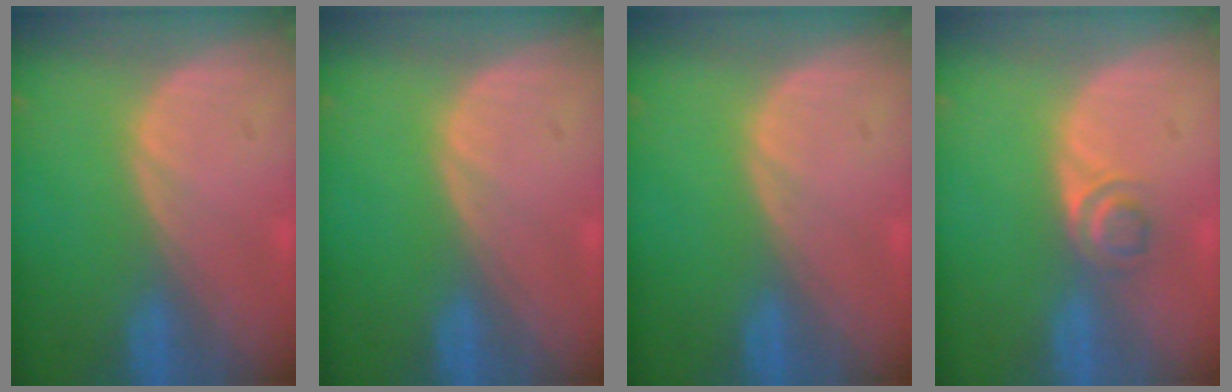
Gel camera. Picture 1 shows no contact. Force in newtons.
{"total": 0.0}
{"total": 0.0}
{"total": 2.8, "press": 2.7, "slide": 1.0}